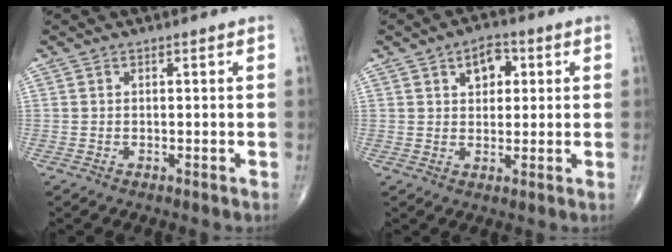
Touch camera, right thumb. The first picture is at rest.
{"total": 5.6, "force": [2.0, 3.7, 3.7], "torque": [-0.029, -0.001, 0.026]}